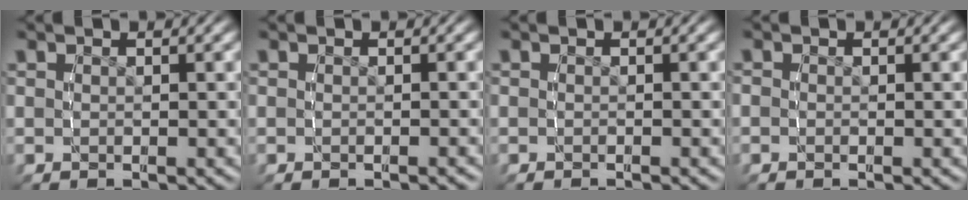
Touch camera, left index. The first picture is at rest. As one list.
[{"total": 0.6, "force": [-0.6, 0.1, 0.3], "torque": [-0.004, 0.003, -0.011]}, {"total": 0.7, "force": [-0.7, 0.0, 0.1], "torque": [-0.005, -0.001, -0.012]}, {"total": 0.7, "force": [-0.3, 0.6, 0.4], "torque": [-0.010, -0.001, -0.007]}]